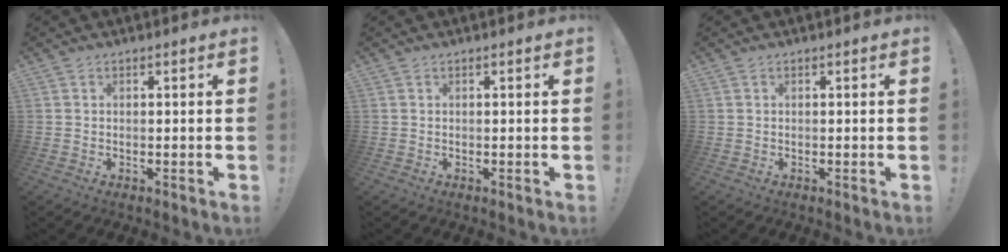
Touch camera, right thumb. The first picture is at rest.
{"total": 0.0}
{"total": 0.0}